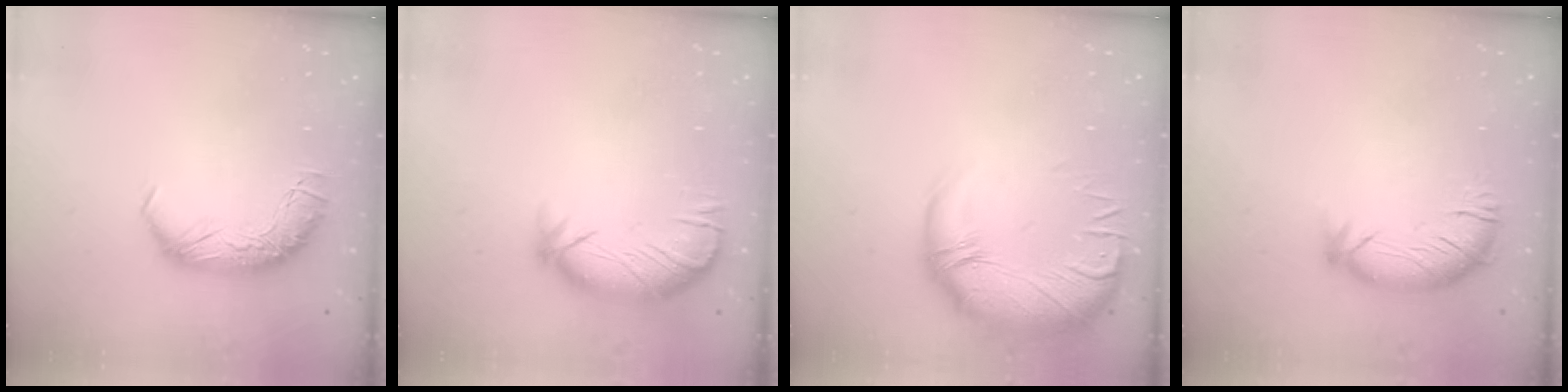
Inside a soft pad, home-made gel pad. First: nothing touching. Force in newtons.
{"total": 3.8, "press": 3.2, "slide": 2.1}
{"total": 3.9, "press": 1.8, "slide": 3.4}
{"total": 2.9, "press": 2.0, "slide": 2.2}